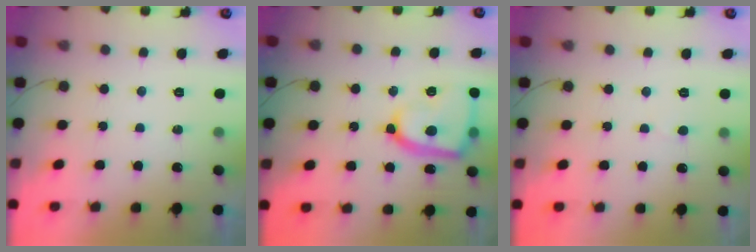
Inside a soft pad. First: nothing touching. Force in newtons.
{"total": 16.7, "press": 16.7, "slide": 1.3}
{"total": 3.3, "press": 3.3, "slide": 0.3}